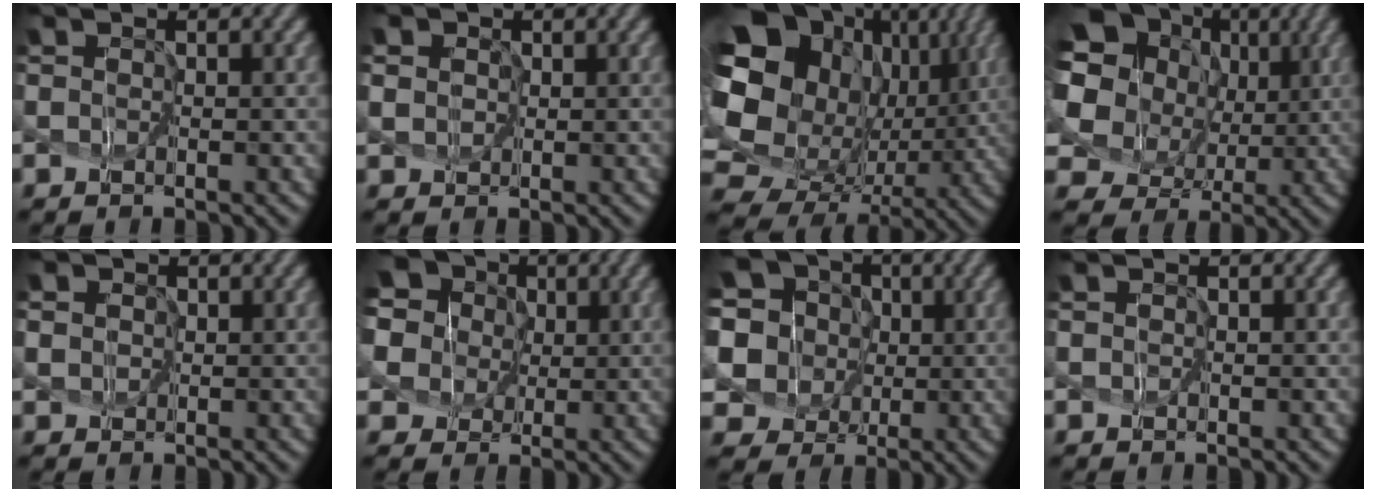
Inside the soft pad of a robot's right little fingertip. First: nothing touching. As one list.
[{"total": 6.0, "force": [2.6, 4.8, 2.5], "torque": [-0.068, 0.027, 0.023]}, {"total": 17.7, "force": [2.3, 14.7, 9.6], "torque": [-0.219, -0.012, 0.068]}, {"total": 12.1, "force": [3.9, 9.4, 6.5], "torque": [-0.172, 0.014, 0.062]}, {"total": 4.8, "force": [2.0, 3.9, 2.1], "torque": [-0.049, 0.029, 0.006]}, {"total": 12.7, "force": [4.1, 10.7, 5.4], "torque": [-0.170, 0.030, 0.055]}, {"total": 11.2, "force": [1.8, 10.1, 4.7], "torque": [-0.170, 0.027, 0.015]}, {"total": 0.0}]